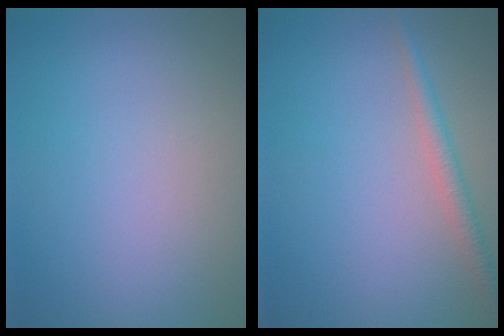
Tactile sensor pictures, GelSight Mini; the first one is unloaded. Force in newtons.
{"total": 1.8, "press": 1.8, "slide": 0.1}